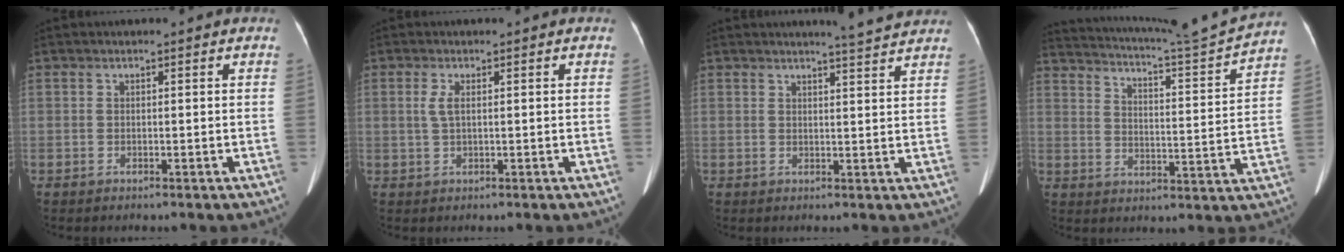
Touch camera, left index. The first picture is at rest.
{"total": 1.9, "force": [0.4, 0.4, 1.8], "torque": [-0.045, 0.003, 0.010]}
{"total": 4.5, "force": [4.2, -0.6, 1.3], "torque": [-0.026, -0.005, 0.046]}
{"total": 15.1, "force": [14.2, -1.8, 4.6], "torque": [-0.092, -0.045, 0.201]}